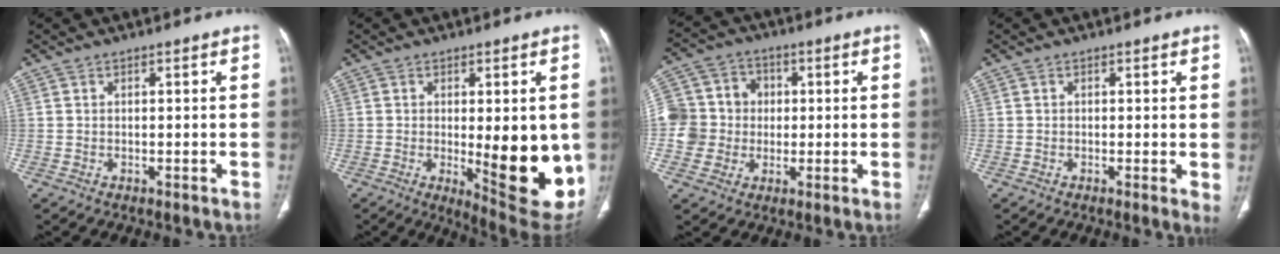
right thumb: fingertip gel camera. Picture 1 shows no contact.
{"total": 15.6, "force": [-1.9, 5.1, 14.6], "torque": [-0.168, -0.030, -0.007]}
{"total": 11.4, "force": [-0.3, 10.8, 3.5], "torque": [-0.042, 0.026, -0.005]}
{"total": 2.1, "force": [0.1, 0.5, 2.0], "torque": [-0.028, -0.007, -0.004]}